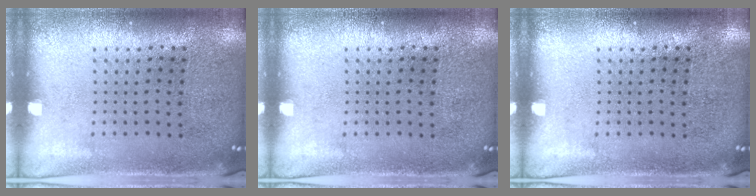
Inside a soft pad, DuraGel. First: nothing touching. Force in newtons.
{"total": 0.0}
{"total": 0.0}